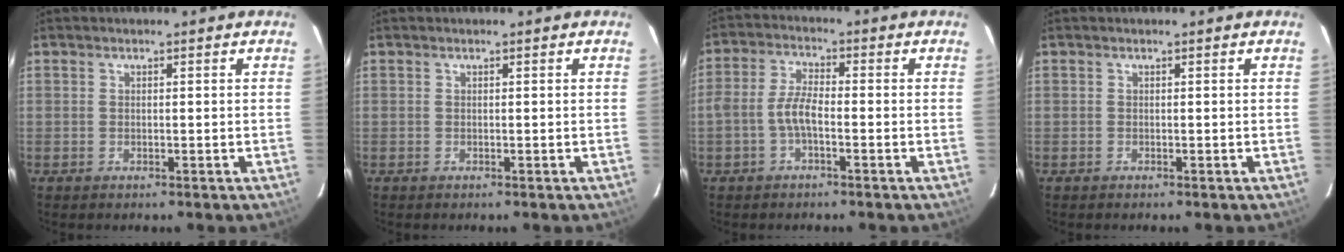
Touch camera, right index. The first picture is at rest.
{"total": 0.0}
{"total": 4.7, "force": [-1.8, 1.8, 4.0], "torque": [-0.089, 0.014, -0.037]}
{"total": 0.0}